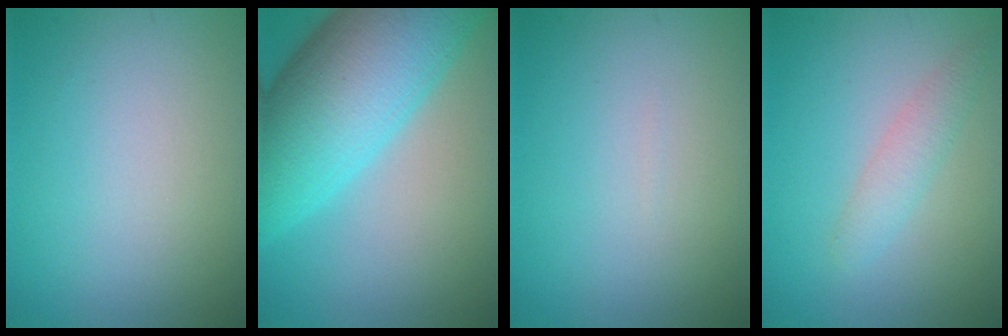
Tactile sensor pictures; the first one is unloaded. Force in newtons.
{"total": 13.3, "press": 13.3, "slide": 0.4}
{"total": 0.0}
{"total": 2.0, "press": 2.0, "slide": 0.1}